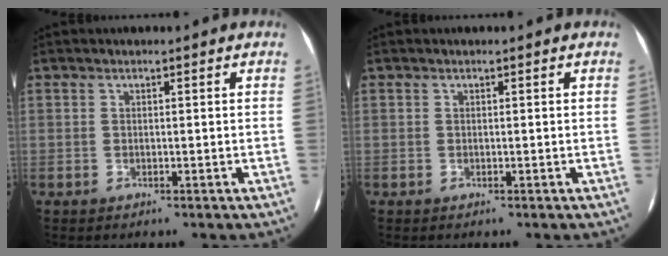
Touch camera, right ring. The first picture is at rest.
{"total": 0.0}